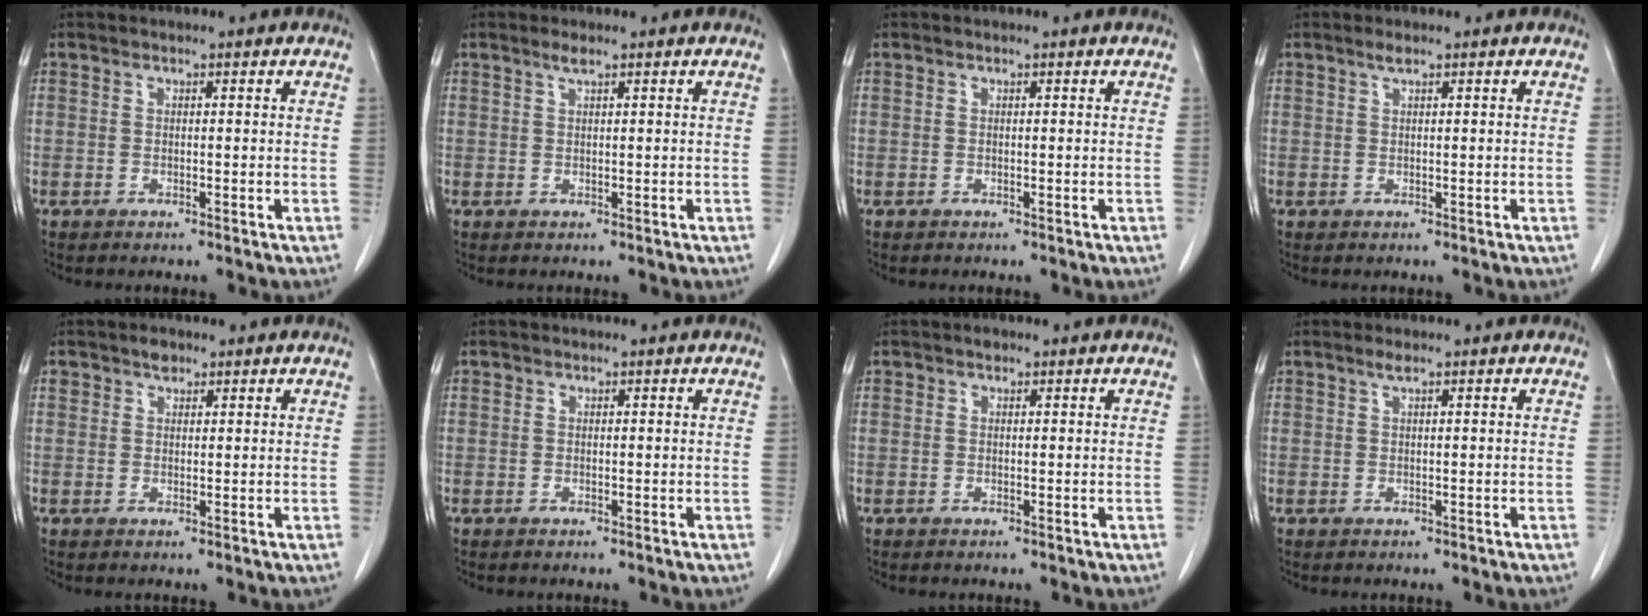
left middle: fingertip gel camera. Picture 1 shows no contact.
{"total": 1.1, "force": [0.8, 0.0, 0.7], "torque": [-0.015, 0.001, 0.016]}
{"total": 0.0}
{"total": 0.8, "force": [0.6, 0.0, 0.6], "torque": [-0.012, 0.002, 0.013]}
{"total": 1.6, "force": [1.1, 1.1, 0.5], "torque": [-0.008, 0.005, 0.017]}
{"total": 0.0}
{"total": 0.6, "force": [0.4, 0.4, 0.1], "torque": [-0.002, 0.004, 0.004]}
{"total": 0.9, "force": [0.6, 0.0, 0.7], "torque": [-0.015, 0.003, 0.013]}